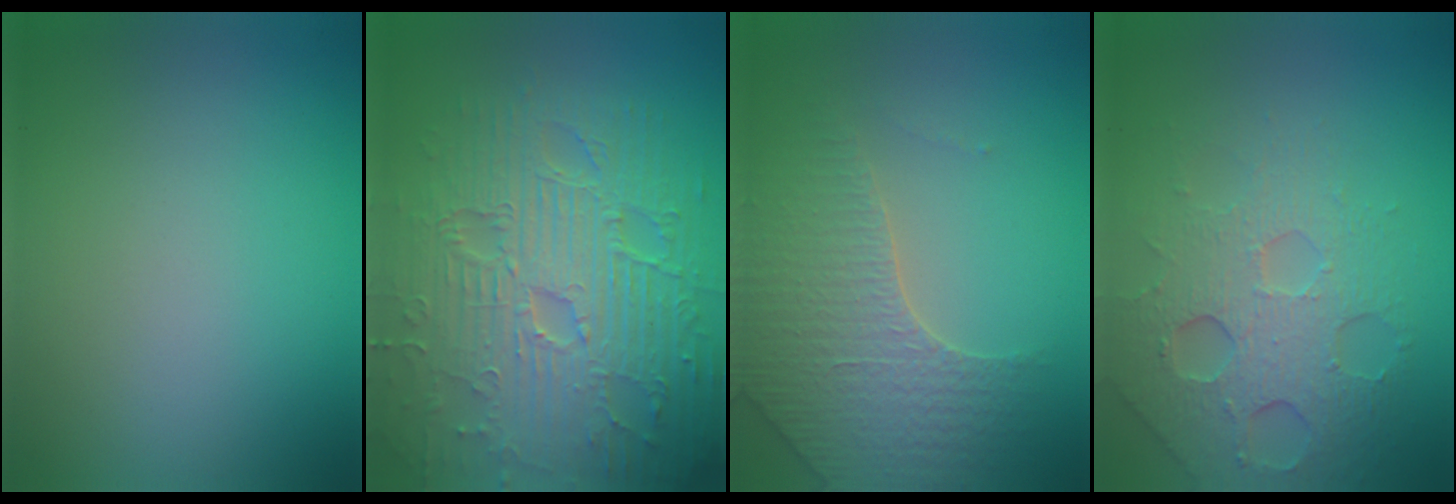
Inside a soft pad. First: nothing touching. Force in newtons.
{"total": 11.3, "press": 7.4, "slide": 8.6}
{"total": 3.8, "press": 3.6, "slide": 1.0}
{"total": 5.8, "press": 4.5, "slide": 3.7}